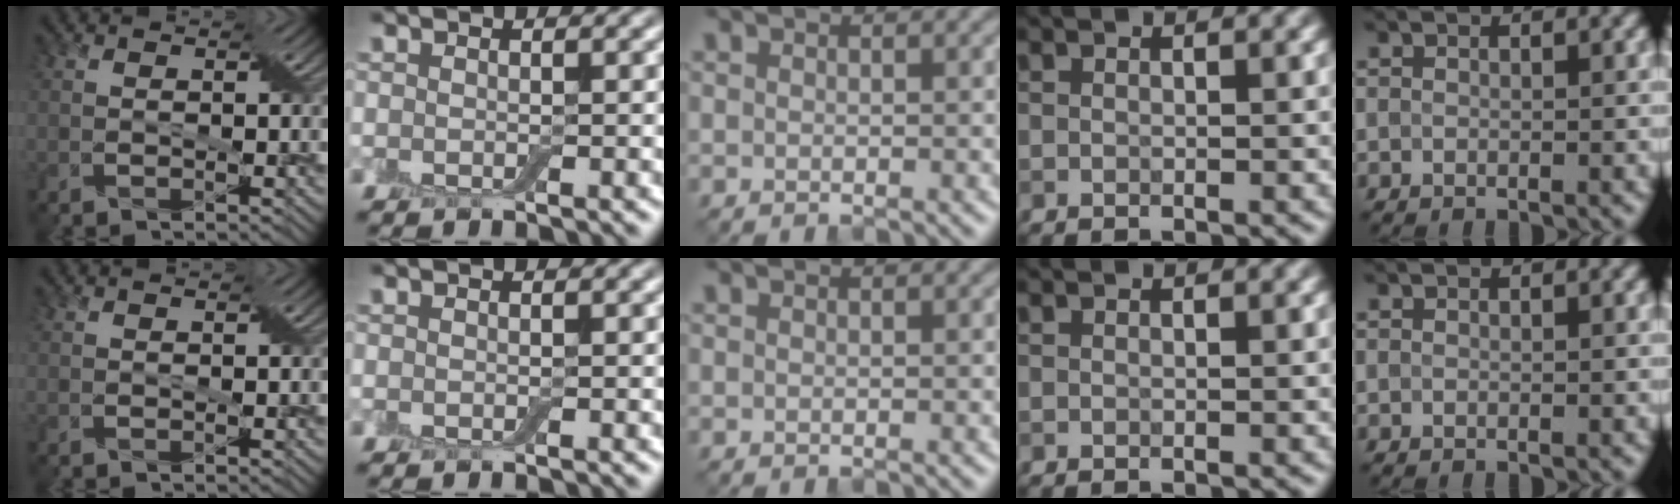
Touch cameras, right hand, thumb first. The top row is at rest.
{}